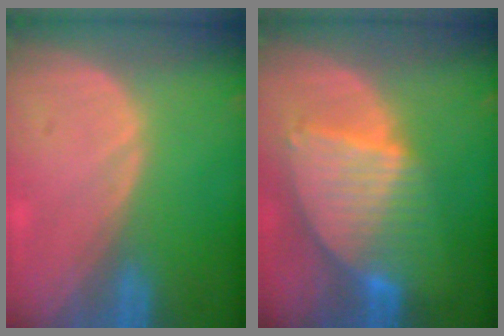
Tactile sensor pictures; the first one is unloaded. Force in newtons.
{"total": 8.7, "press": 7.5, "slide": 4.4}